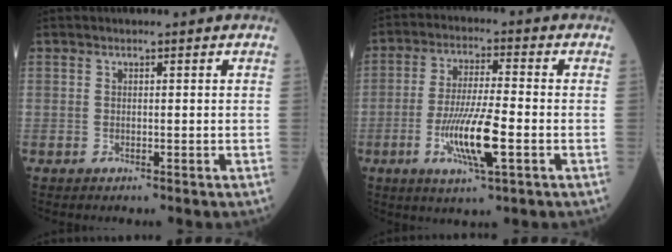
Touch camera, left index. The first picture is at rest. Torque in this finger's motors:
{"motor_torque": [0.42, 0.14, 0.63, 0.12]}